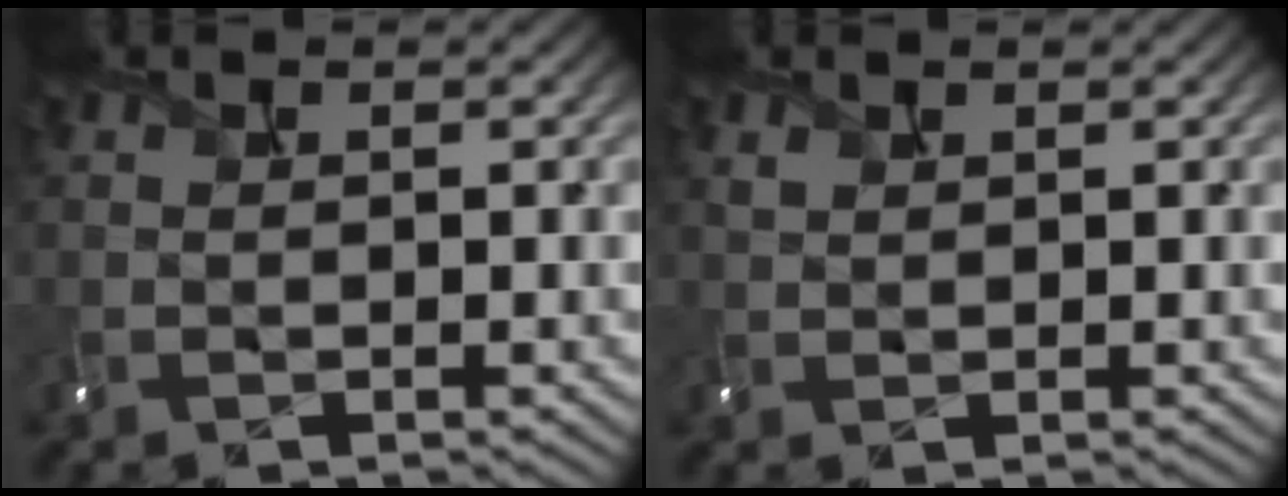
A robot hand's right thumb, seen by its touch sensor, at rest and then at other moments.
{"total": 0.7, "force": [0.7, 0.1, 0.0], "torque": [-0.009, 0.005, 0.024]}